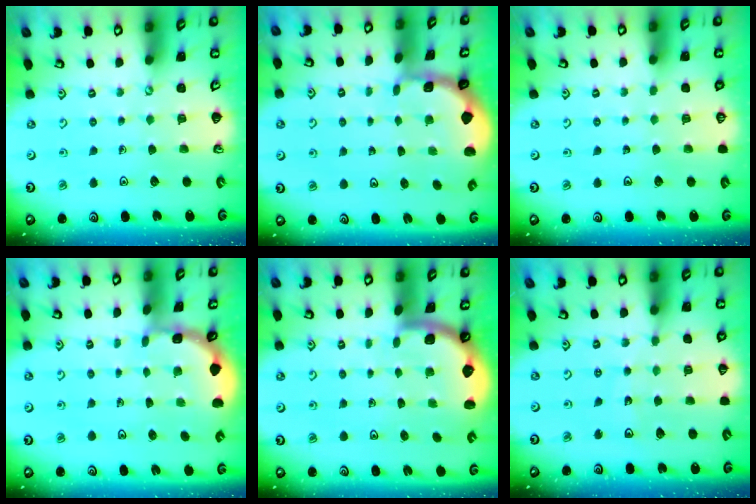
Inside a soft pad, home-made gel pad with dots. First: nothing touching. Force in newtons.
{"total": 1.3, "press": 1.2, "slide": 0.2}
{"total": 0.0}
{"total": 1.8, "press": 1.8, "slide": 0.2}
{"total": 1.6, "press": 1.6, "slide": 0.1}
{"total": 4.9, "press": 4.3, "slide": 2.3}